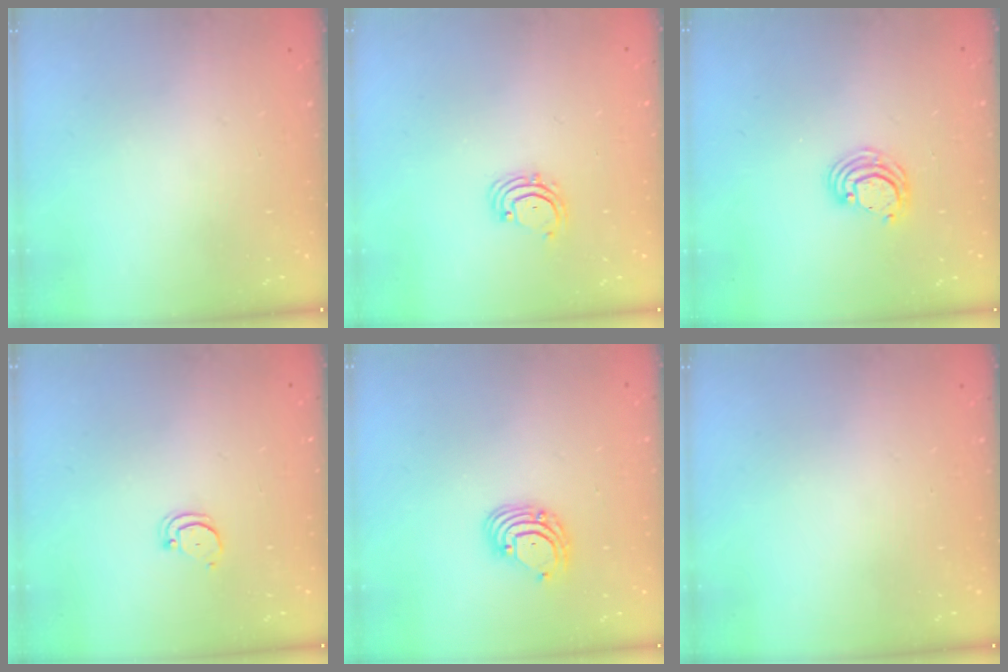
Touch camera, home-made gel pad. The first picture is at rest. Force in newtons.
{"total": 2.0, "press": 2.0, "slide": 0.4}
{"total": 4.8, "press": 4.8, "slide": 0.2}
{"total": 2.5, "press": 2.5, "slide": 0.2}
{"total": 4.8, "press": 4.7, "slide": 0.5}
{"total": 0.0}